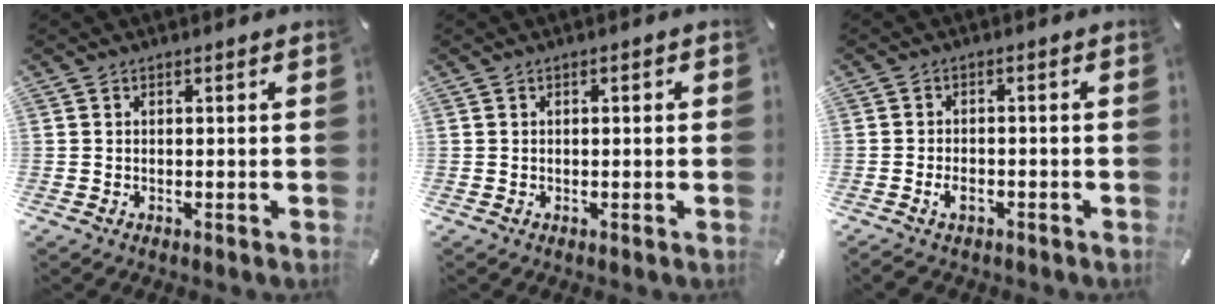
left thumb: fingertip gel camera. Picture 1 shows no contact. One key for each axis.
{"total": 0.8, "fx": -0.1, "fy": 0.4, "fz": 0.6, "tx": -0.011, "ty": 0.002, "tz": -0.004}
{"total": 3.3, "fx": -1.8, "fy": 1.9, "fz": 2.1, "tx": -0.041, "ty": 0.006, "tz": -0.035}